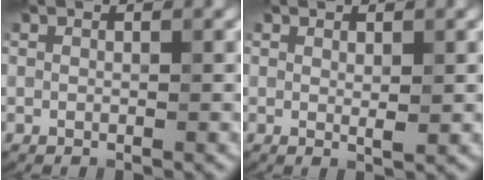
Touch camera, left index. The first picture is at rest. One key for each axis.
{"total": 1.1, "fx": 0.5, "fy": 0.2, "fz": 0.9, "tx": -0.020, "ty": -0.002, "tz": 0.008}